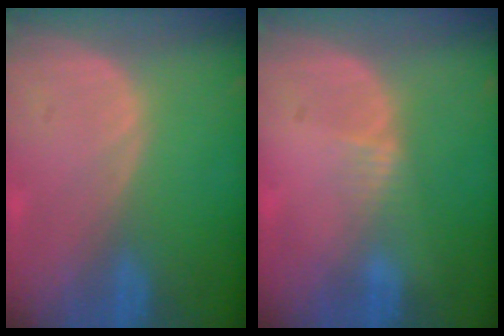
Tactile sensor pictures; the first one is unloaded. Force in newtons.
{"total": 1.4, "press": 1.1, "slide": 0.8}